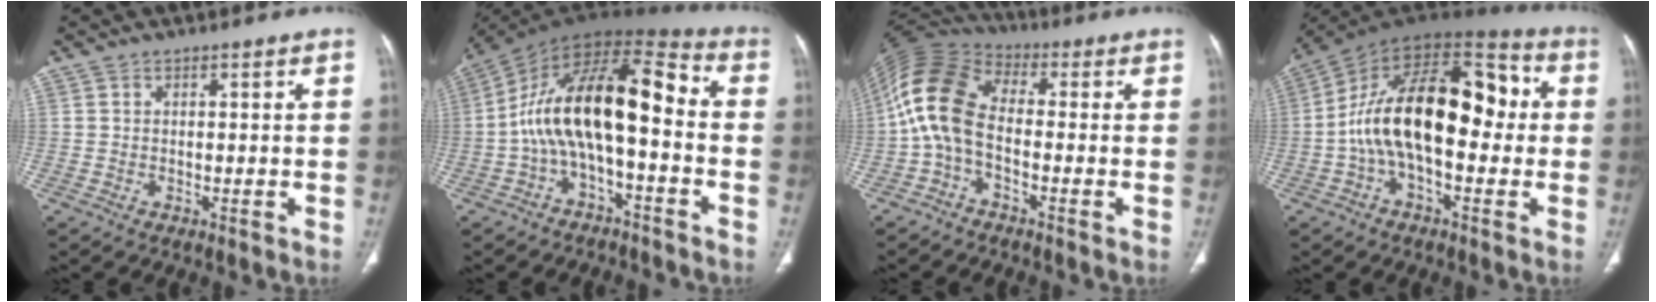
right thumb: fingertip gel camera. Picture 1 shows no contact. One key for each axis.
{"total": 17.1, "fx": -2.4, "fy": 7.4, "fz": 15.2, "tx": -0.256, "ty": 0.080, "tz": -0.049}
{"total": 11.7, "fx": -1.6, "fy": 6.9, "fz": 9.4, "tx": -0.192, "ty": 0.037, "tz": -0.046}
{"total": 22.3, "fx": -0.3, "fy": 11.7, "fz": 18.9, "tx": -0.296, "ty": 0.054, "tz": -0.015}